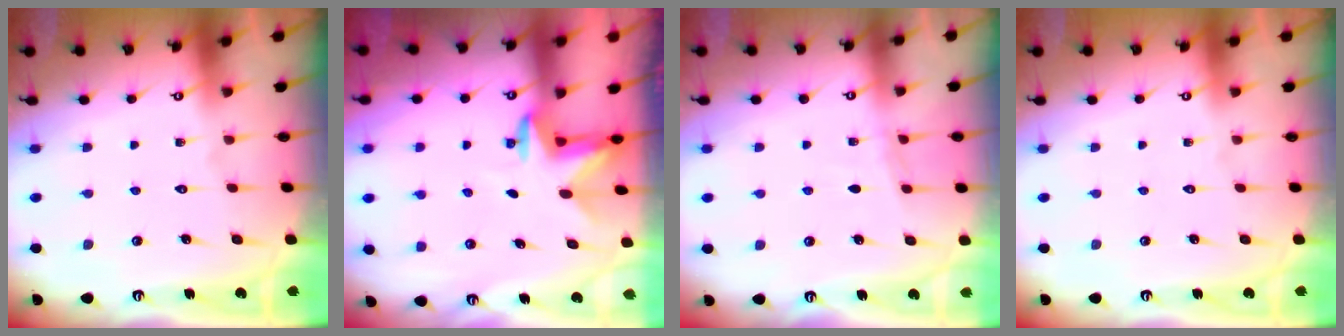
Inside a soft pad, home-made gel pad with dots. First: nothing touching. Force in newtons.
{"total": 3.0, "press": 2.9, "slide": 0.7}
{"total": 4.3, "press": 4.3, "slide": 0.5}
{"total": 0.0}